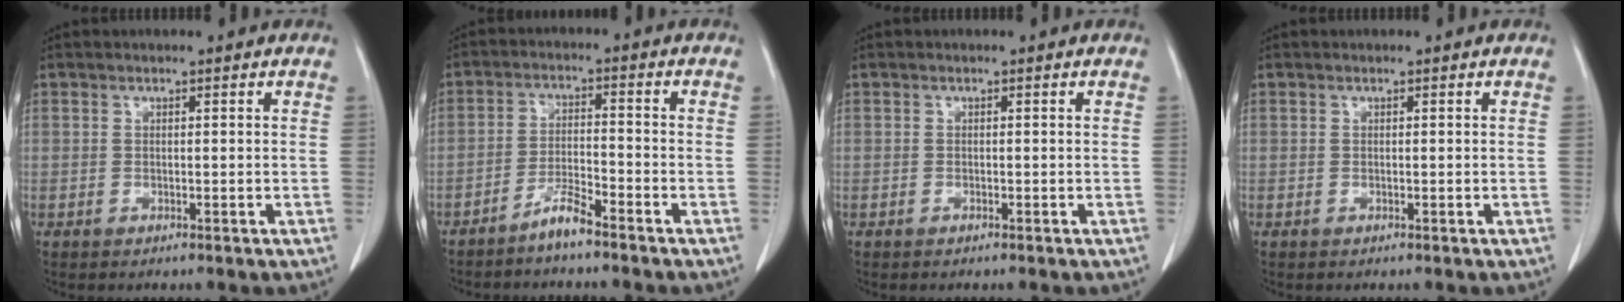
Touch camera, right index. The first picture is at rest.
{"total": 4.2, "force": [-3.5, 0.0, 2.2], "torque": [-0.042, -0.004, -0.071]}
{"total": 0.0}
{"total": 0.0}